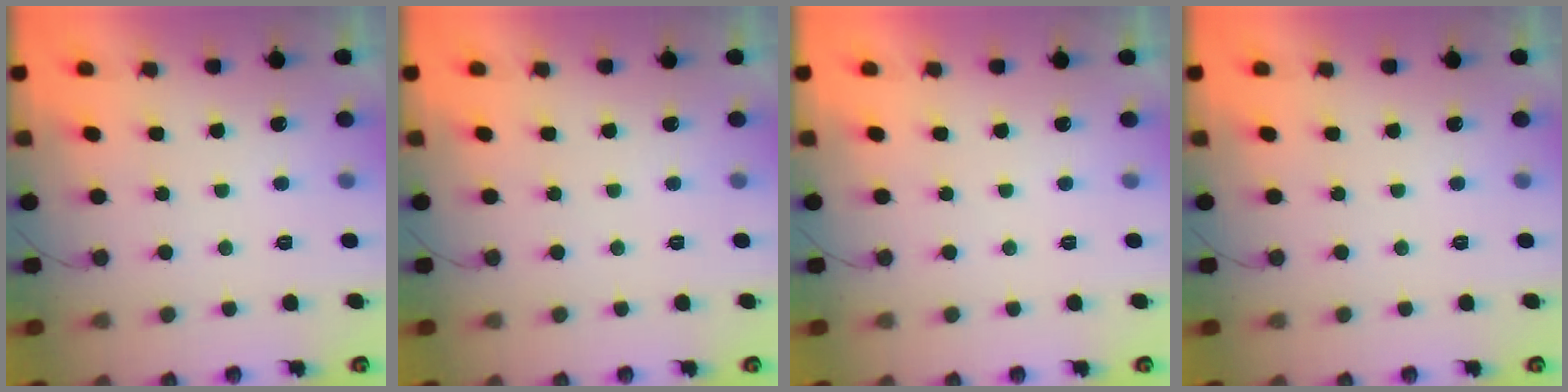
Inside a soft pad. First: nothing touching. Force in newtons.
{"total": 0.0}
{"total": 1.8, "press": 1.8, "slide": 0.0}
{"total": 0.0}